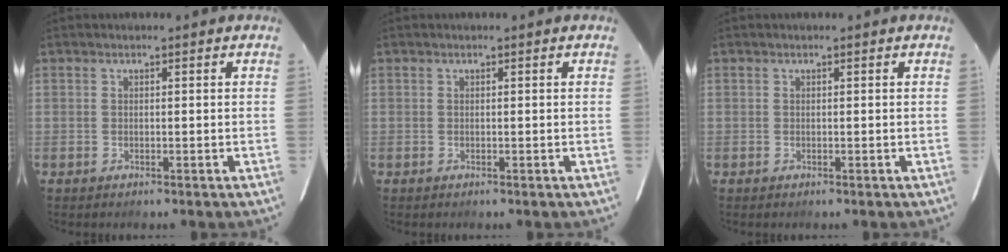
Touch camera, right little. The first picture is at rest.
{"total": 0.0}
{"total": 0.0}